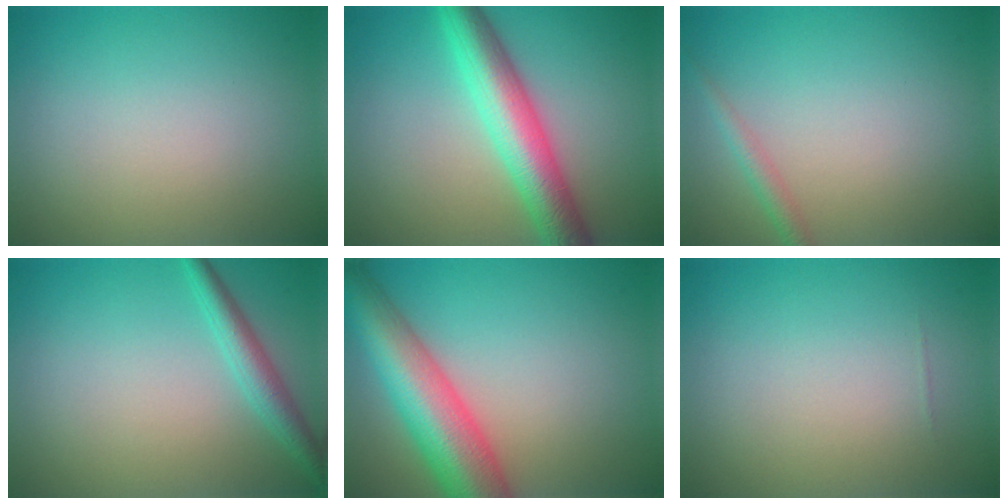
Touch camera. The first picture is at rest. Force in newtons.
{"total": 7.2, "press": 7.2, "slide": 0.1}
{"total": 1.5, "press": 1.5, "slide": 0.1}
{"total": 2.6, "press": 2.6, "slide": 0.1}
{"total": 9.3, "press": 9.3, "slide": 0.3}
{"total": 0.0}